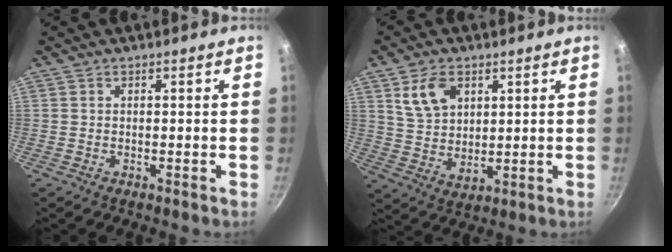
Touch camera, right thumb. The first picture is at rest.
{"total": 9.0, "force": [4.0, 5.9, 5.5], "torque": [-0.084, -0.020, 0.083]}